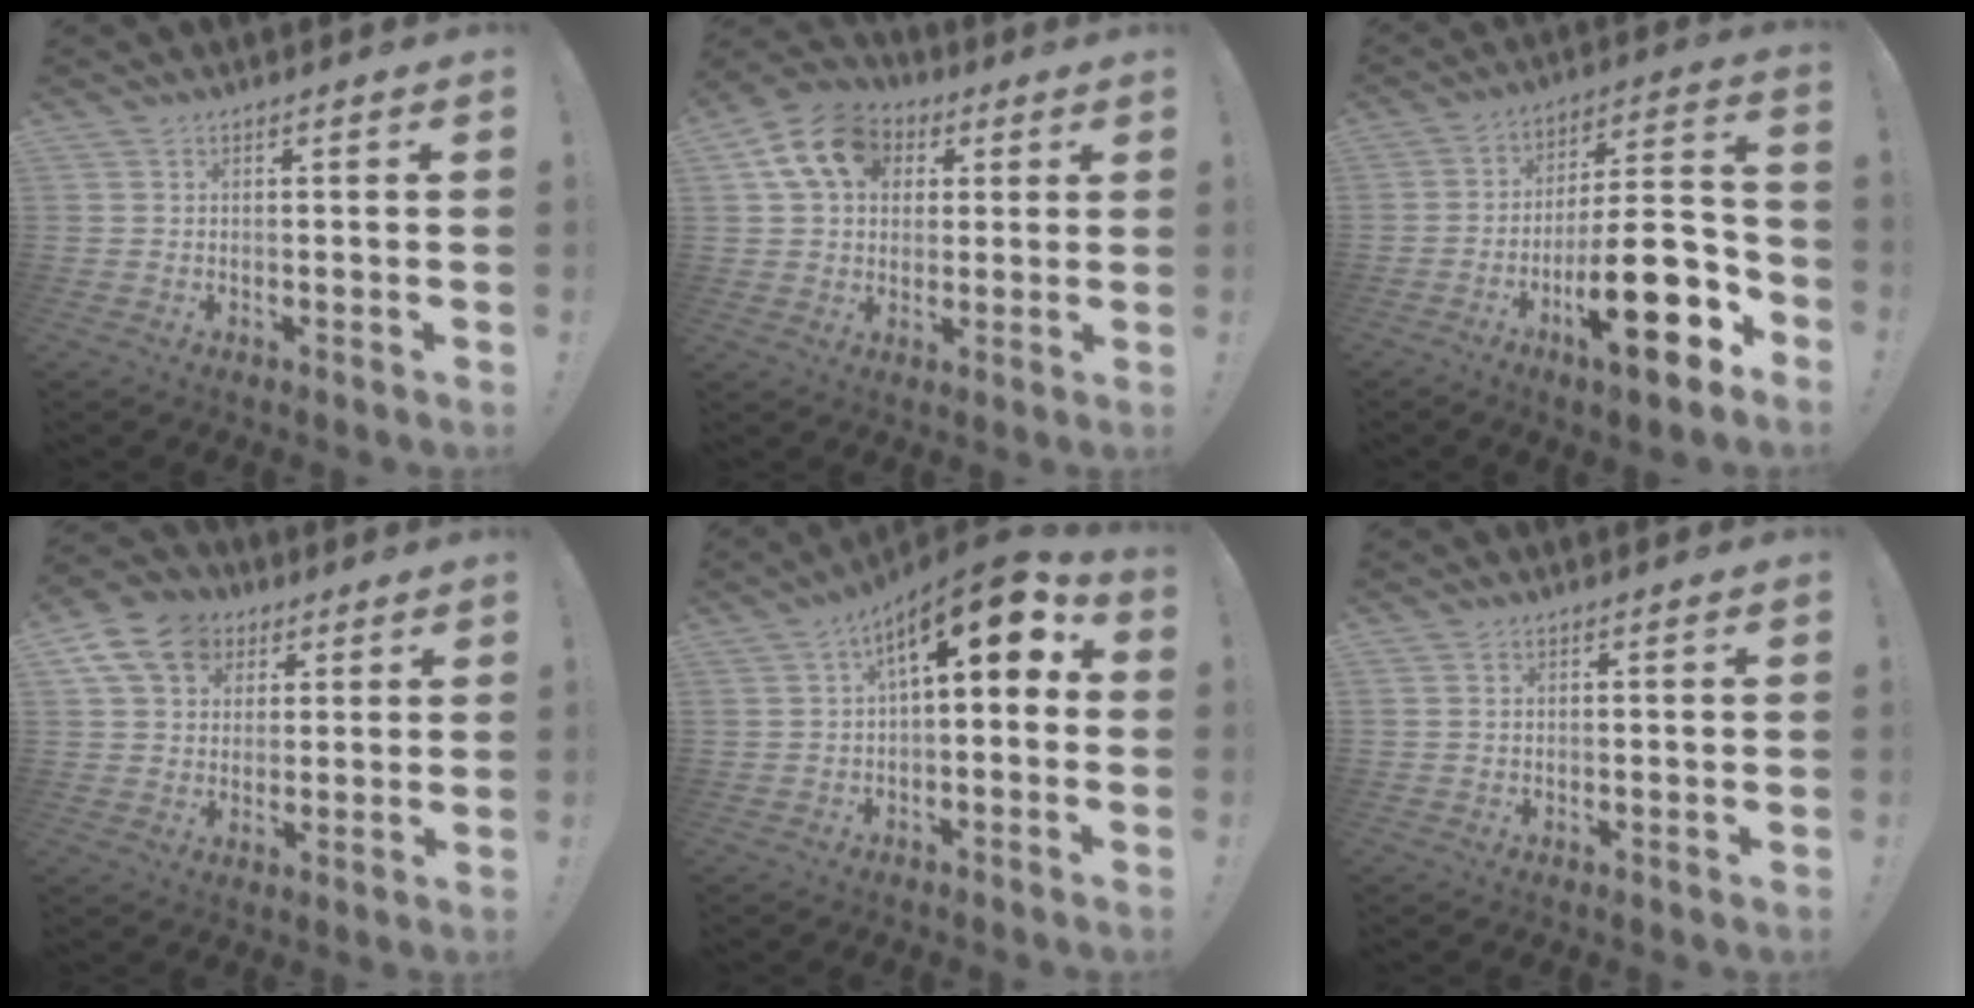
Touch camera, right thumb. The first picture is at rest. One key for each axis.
{"total": 14.1, "fx": 5.0, "fy": 10.7, "fz": 7.6, "tx": -0.126, "ty": -0.003, "tz": 0.102}
{"total": 22.7, "fx": -9.1, "fy": 6.9, "fz": 19.6, "tx": -0.301, "ty": 0.053, "tz": -0.141}
{"total": 13.3, "fx": 5.5, "fy": 10.6, "fz": 5.9, "tx": -0.089, "ty": -0.020, "tz": 0.112}
{"total": 11.8, "fx": 4.1, "fy": 3.3, "fz": 10.5, "tx": -0.161, "ty": -0.027, "tz": 0.062}
{"total": 0.7, "fx": 0.4, "fy": 0.5, "fz": 0.4, "tx": -0.011, "ty": 0.004, "tz": 0.007}